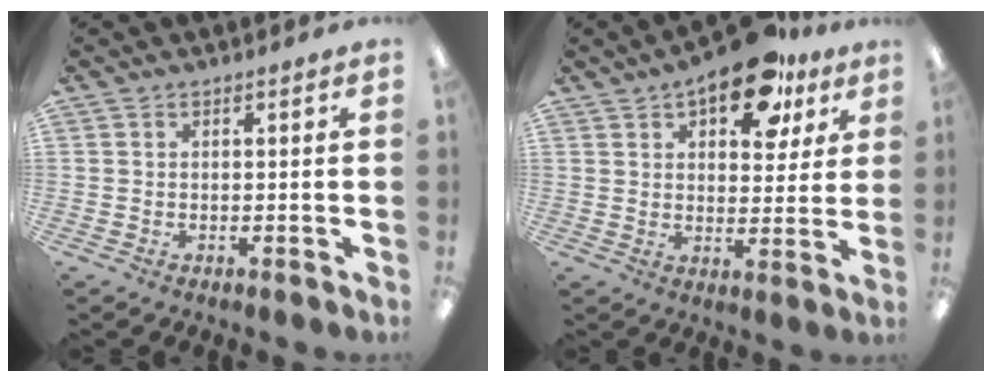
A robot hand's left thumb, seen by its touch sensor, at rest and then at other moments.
{"total": 14.2, "force": [8.8, 6.4, 9.1], "torque": [-0.121, -0.032, 0.146]}